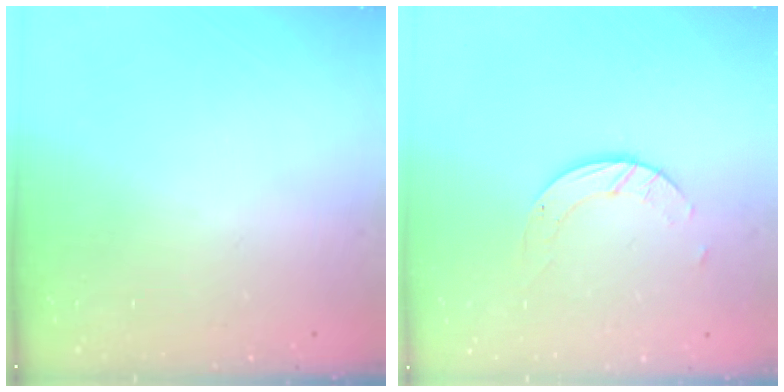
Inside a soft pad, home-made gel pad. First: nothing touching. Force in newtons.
{"total": 3.6, "press": 3.6, "slide": 0.2}